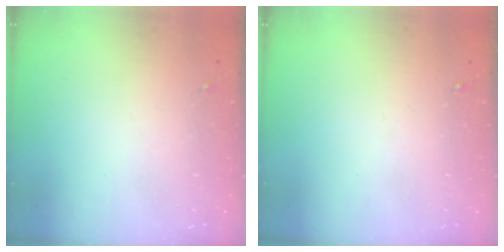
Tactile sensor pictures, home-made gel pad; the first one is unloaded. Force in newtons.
{"total": 0.0}